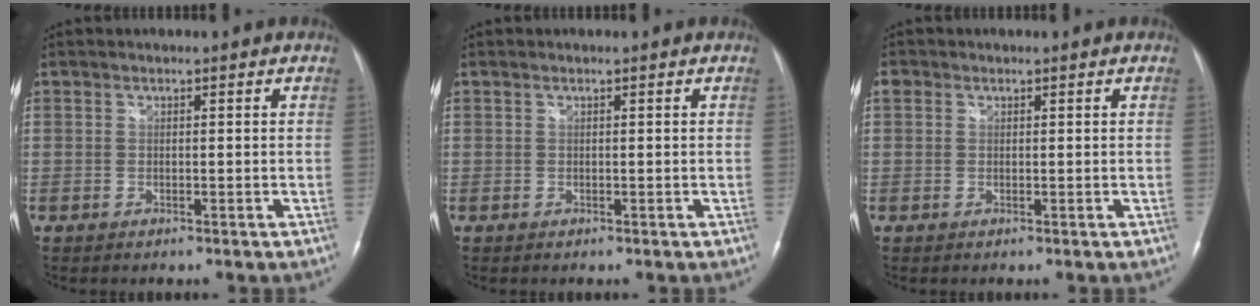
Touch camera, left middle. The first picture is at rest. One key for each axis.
{"total": 0.0}
{"total": 1.4, "fx": 0.6, "fy": 1.2, "fz": 0.4, "tx": -0.005, "ty": 0.012, "tz": 0.009}